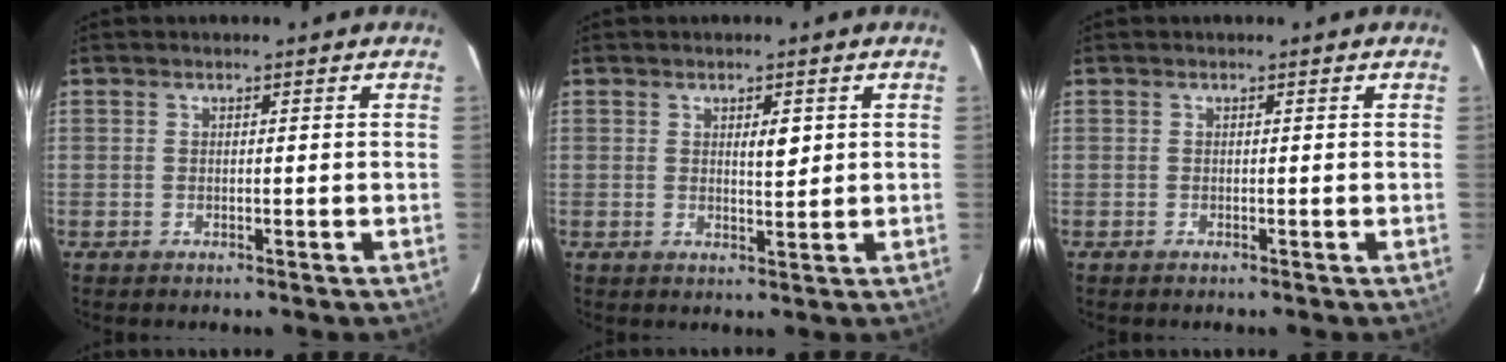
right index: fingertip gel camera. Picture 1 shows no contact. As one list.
[{"total": 2.5, "force": [0.9, 0.8, 2.2], "torque": [-0.033, -0.004, 0.014]}, {"total": 0.0}]